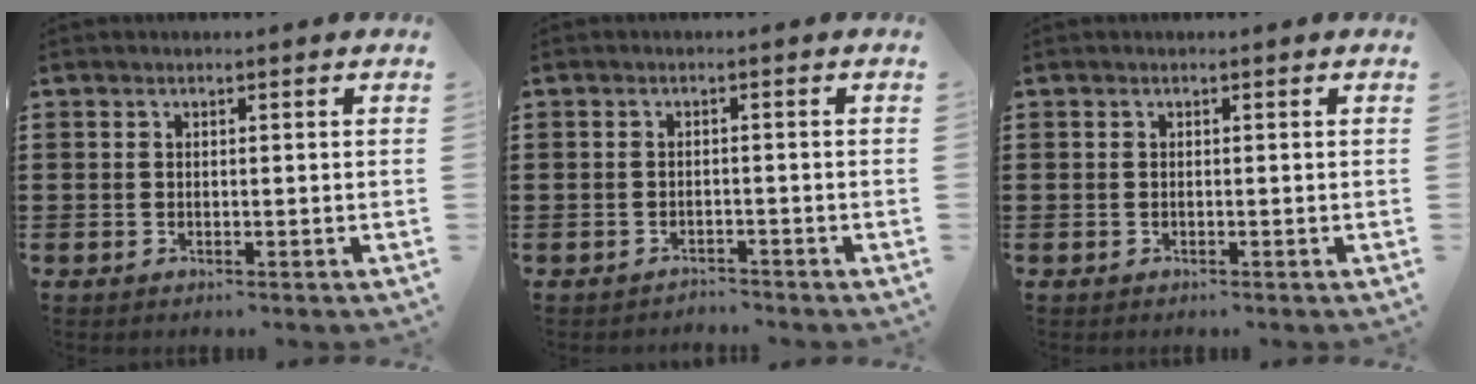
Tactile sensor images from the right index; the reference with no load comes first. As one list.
[{"total": 1.5, "force": [-1.5, 0.2, -0.2], "torque": [-0.003, 0.002, -0.034]}, {"total": 0.0}]